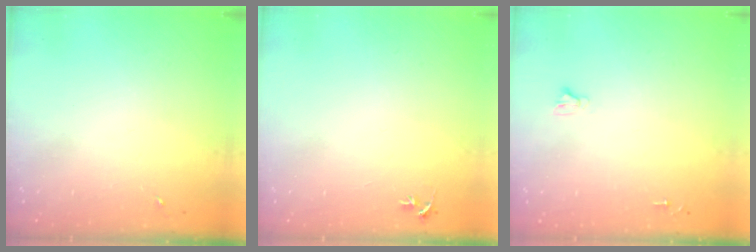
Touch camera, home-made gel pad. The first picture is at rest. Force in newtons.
{"total": 3.1, "press": 3.1, "slide": 0.3}
{"total": 2.4, "press": 2.4, "slide": 0.2}